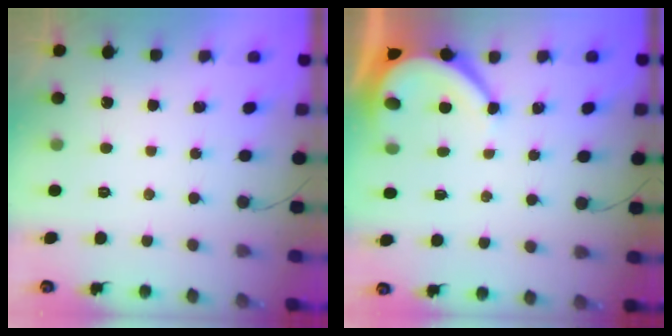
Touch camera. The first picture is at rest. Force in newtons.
{"total": 7.0, "press": 7.0, "slide": 0.2}